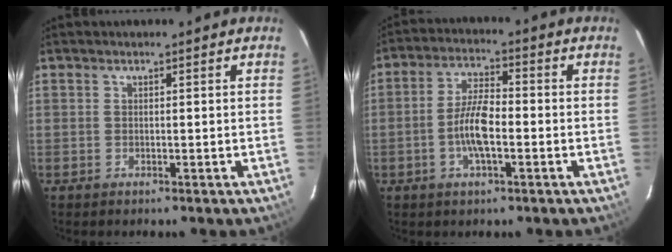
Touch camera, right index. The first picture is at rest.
{"total": 7.2, "force": [-2.0, 2.1, 6.6], "torque": [-0.133, 0.008, -0.040]}